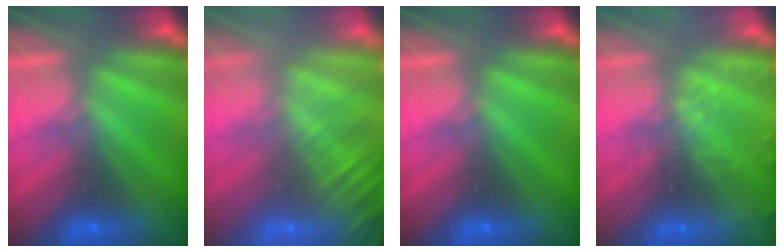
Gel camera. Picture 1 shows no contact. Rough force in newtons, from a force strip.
{"total": 9.4}
{"total": 0.0}
{"total": 2.4}